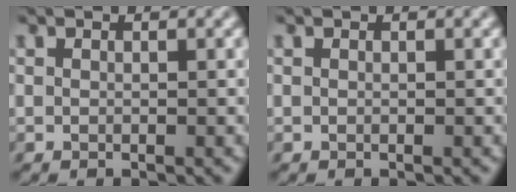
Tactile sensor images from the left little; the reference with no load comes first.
{"total": 0.0}